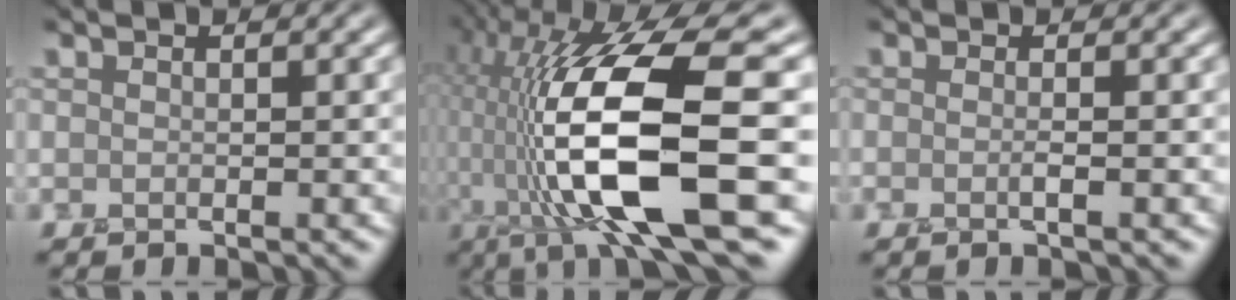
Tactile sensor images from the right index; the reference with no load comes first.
{"total": 16.1, "force": [-1.1, 4.4, 15.4], "torque": [-0.293, 0.009, -0.014]}
{"total": 0.7, "force": [-0.3, 0.1, 0.7], "torque": [-0.009, -0.005, -0.009]}